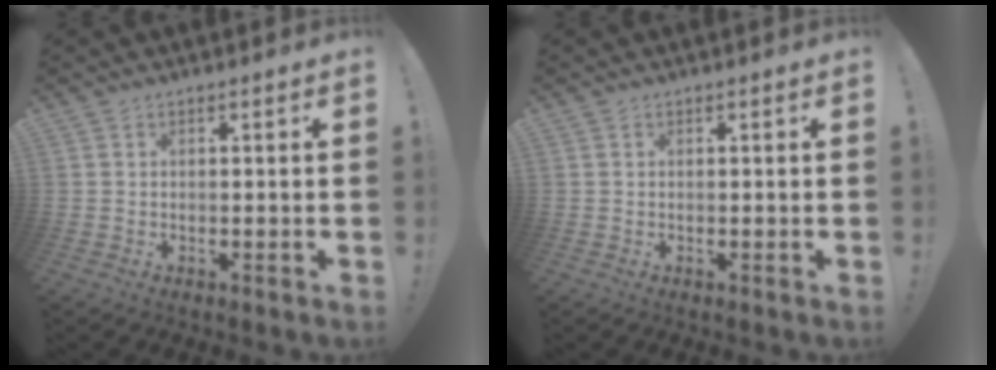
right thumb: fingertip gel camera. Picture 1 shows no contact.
{"total": 0.0}